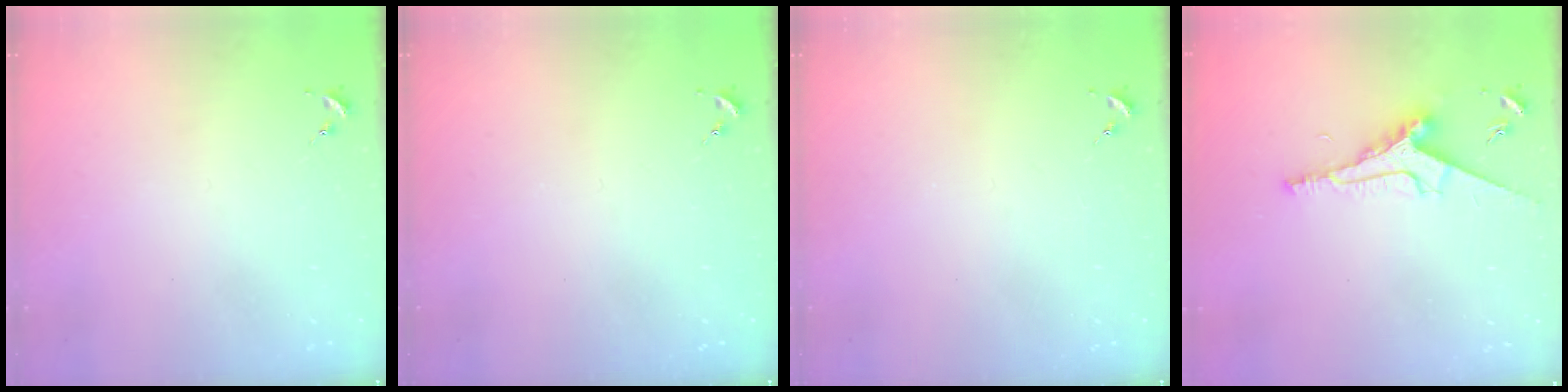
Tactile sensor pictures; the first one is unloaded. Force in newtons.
{"total": 0.0}
{"total": 0.0}
{"total": 9.5, "press": 9.5, "slide": 0.9}